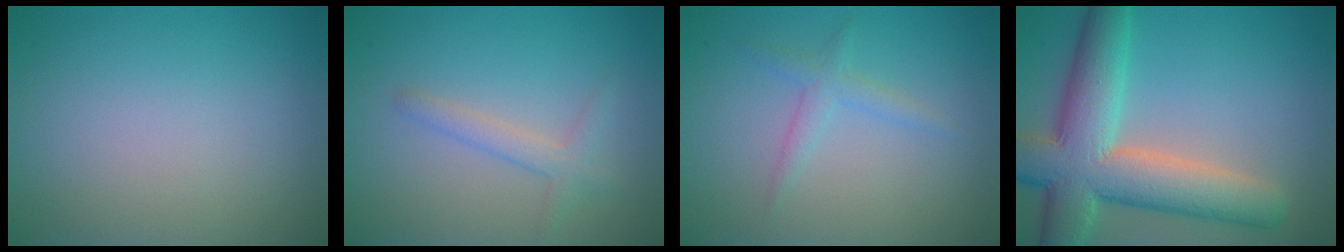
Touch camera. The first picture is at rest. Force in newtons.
{"total": 1.9, "press": 1.9, "slide": 0.1}
{"total": 1.7, "press": 1.7, "slide": 0.0}
{"total": 10.1, "press": 10.1, "slide": 0.8}